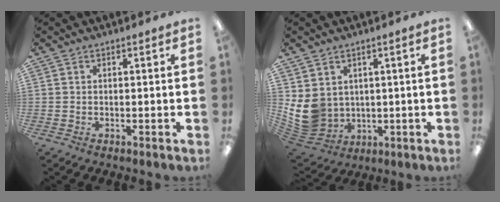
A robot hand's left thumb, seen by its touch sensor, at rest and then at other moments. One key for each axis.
{"total": 9.5, "fx": 1.3, "fy": 8.6, "fz": 3.9, "tx": -0.117, "ty": -0.016, "tz": 0.033}